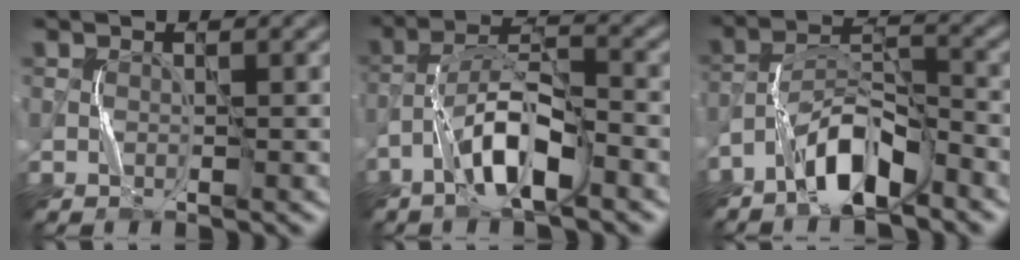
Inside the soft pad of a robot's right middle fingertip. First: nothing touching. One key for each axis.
{"total": 6.6, "fx": -3.5, "fy": 1.8, "fz": 5.3, "tx": -0.098, "ty": 0.017, "tz": -0.067}
{"total": 6.0, "fx": -4.2, "fy": 1.9, "fz": 3.8, "tx": -0.070, "ty": 0.009, "tz": -0.081}